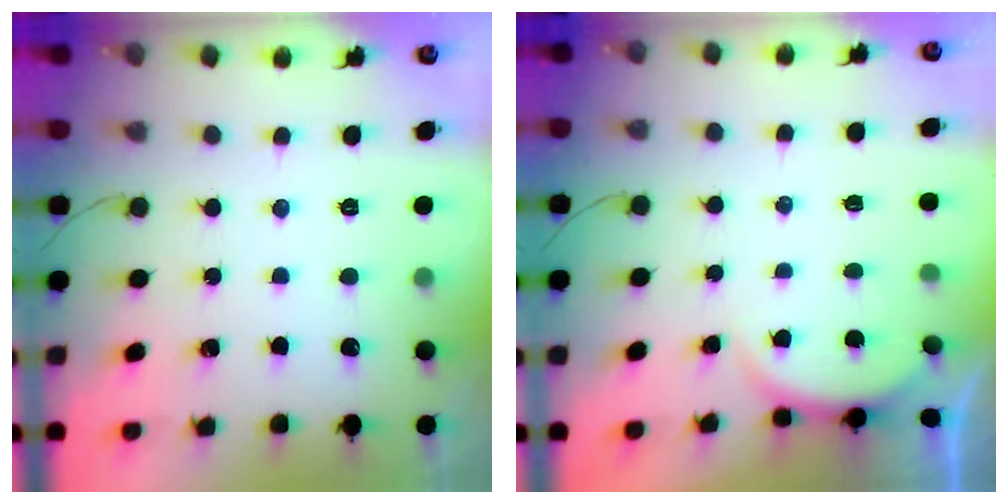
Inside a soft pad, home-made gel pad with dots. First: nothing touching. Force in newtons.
{"total": 2.2, "press": 2.1, "slide": 0.5}